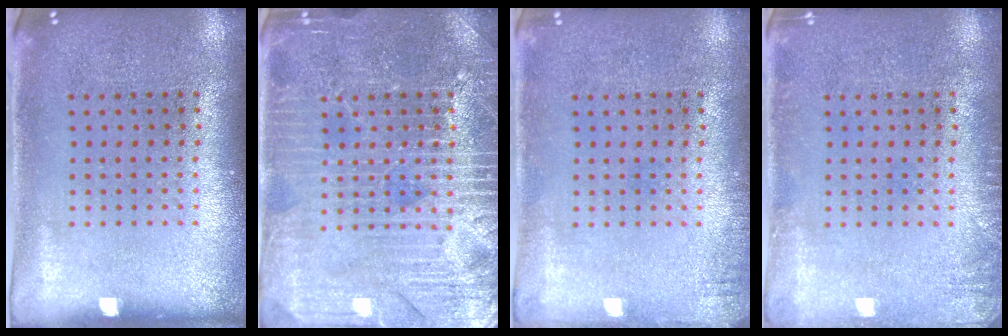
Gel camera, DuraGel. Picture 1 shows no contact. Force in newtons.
{"total": 4.0, "press": 4.0, "slide": 0.7}
{"total": 1.0, "press": 1.0, "slide": 0.1}
{"total": 1.4, "press": 1.3, "slide": 0.2}